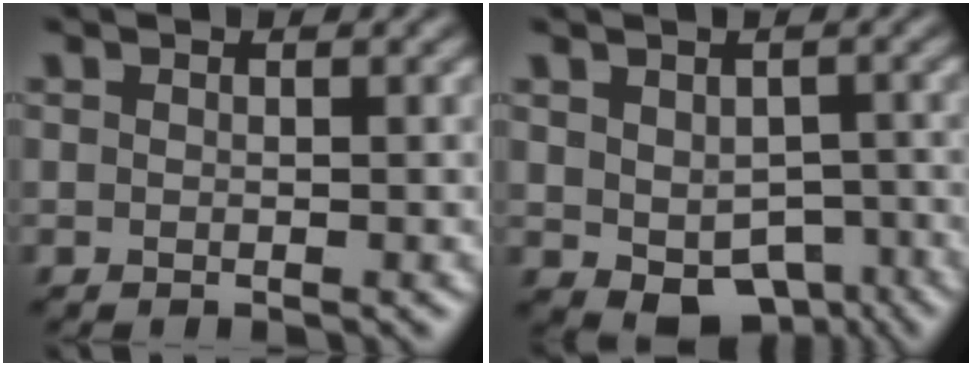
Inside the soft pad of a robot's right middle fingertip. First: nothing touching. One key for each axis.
{"total": 5.9, "fx": -2.1, "fy": 3.9, "fz": 3.9, "tx": -0.066, "ty": -0.023, "tz": -0.017}